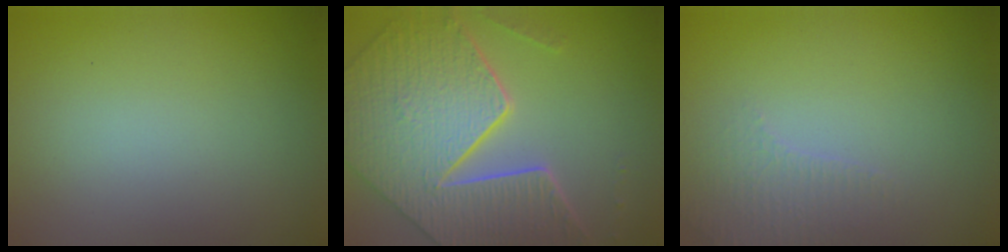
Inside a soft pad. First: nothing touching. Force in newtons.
{"total": 9.2, "press": 6.6, "slide": 6.4}
{"total": 2.0, "press": 1.9, "slide": 0.5}